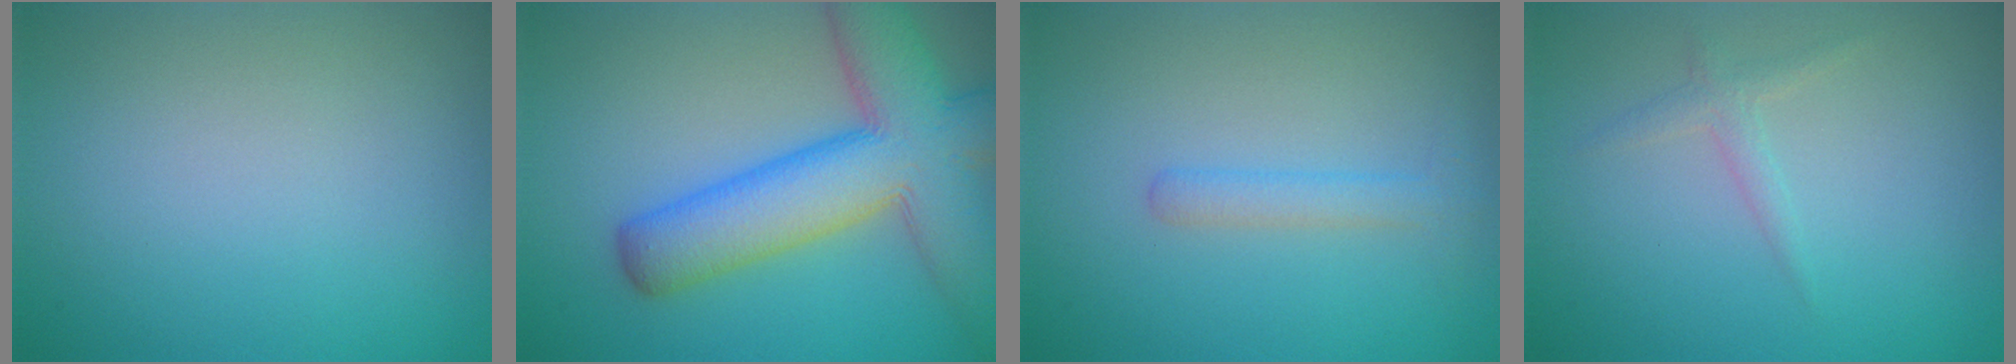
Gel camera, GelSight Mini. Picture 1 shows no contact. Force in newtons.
{"total": 10.4, "press": 10.4, "slide": 0.5}
{"total": 1.7, "press": 1.7, "slide": 0.1}
{"total": 1.3, "press": 1.3, "slide": 0.0}